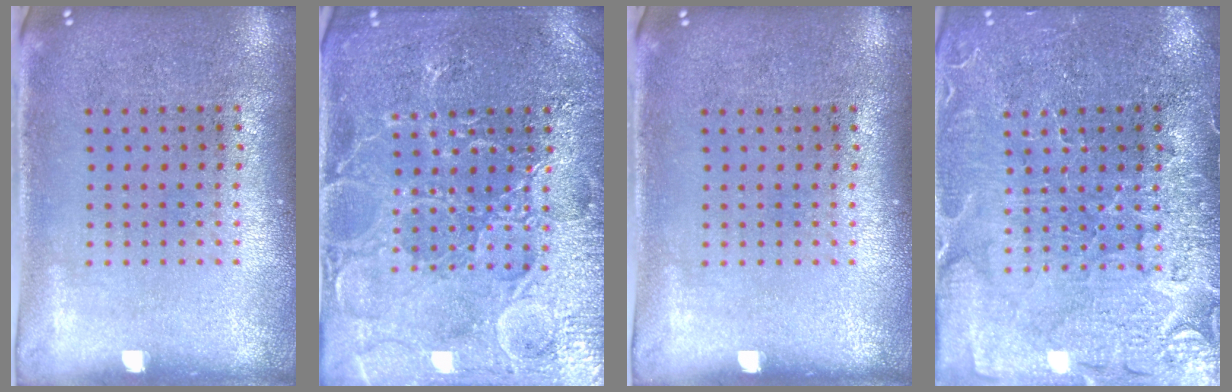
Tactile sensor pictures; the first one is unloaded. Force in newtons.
{"total": 4.4, "press": 4.4, "slide": 0.5}
{"total": 0.0}
{"total": 3.6, "press": 3.4, "slide": 1.2}